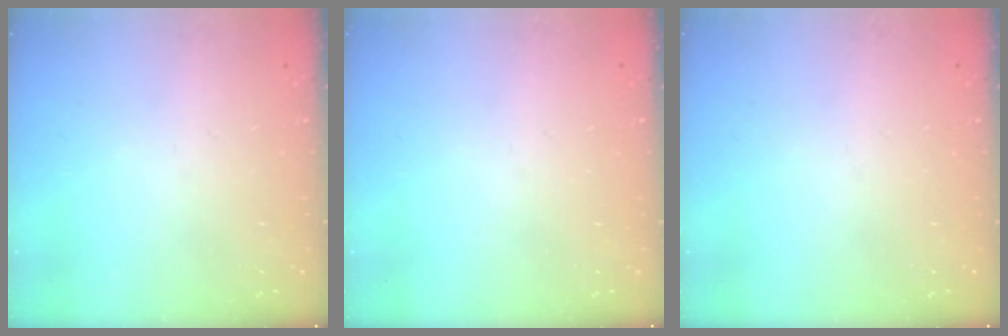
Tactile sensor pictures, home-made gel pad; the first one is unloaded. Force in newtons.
{"total": 0.0}
{"total": 0.0}